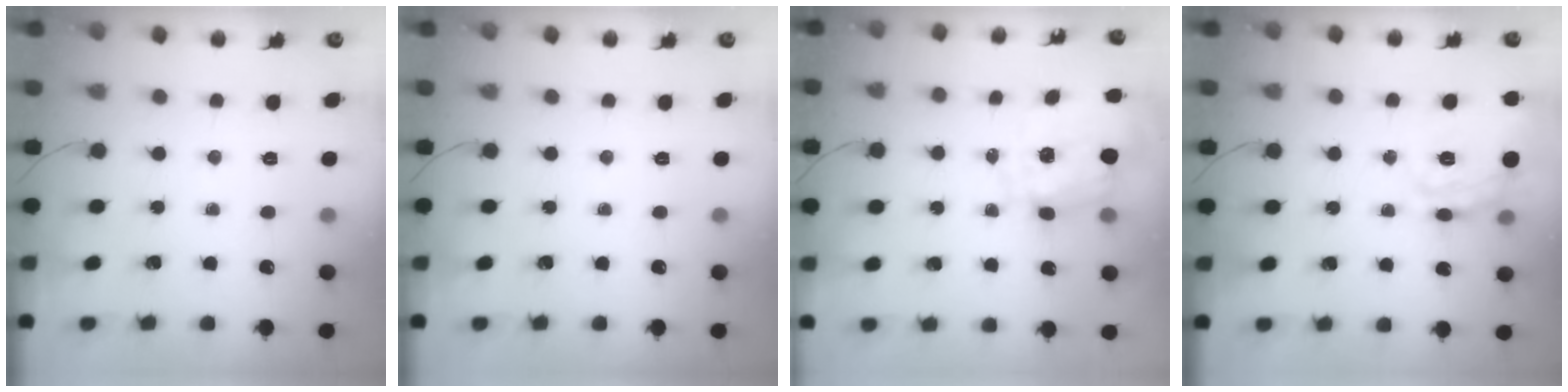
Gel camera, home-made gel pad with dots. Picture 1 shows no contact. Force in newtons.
{"total": 0.0}
{"total": 2.9, "press": 2.7, "slide": 1.0}
{"total": 17.9, "press": 17.9, "slide": 0.4}